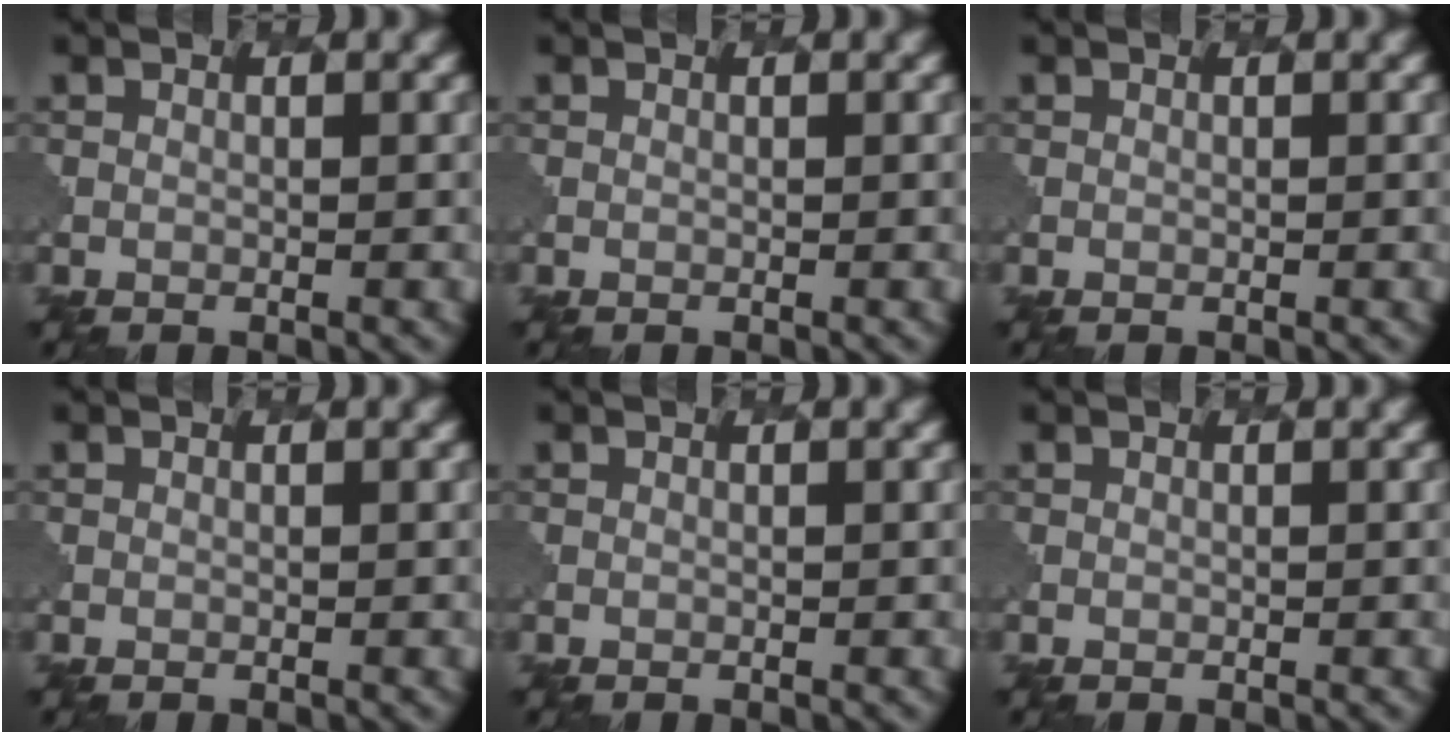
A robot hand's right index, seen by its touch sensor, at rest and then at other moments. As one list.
[{"total": 0.0}, {"total": 0.0}, {"total": 0.0}, {"total": 0.0}, {"total": 0.0}]